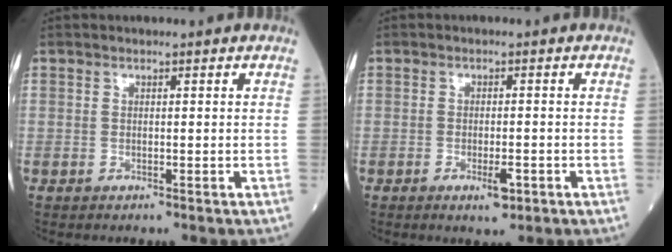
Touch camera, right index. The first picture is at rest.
{"total": 2.8, "force": [-1.4, 0.7, 2.3], "torque": [-0.031, -0.001, -0.019]}